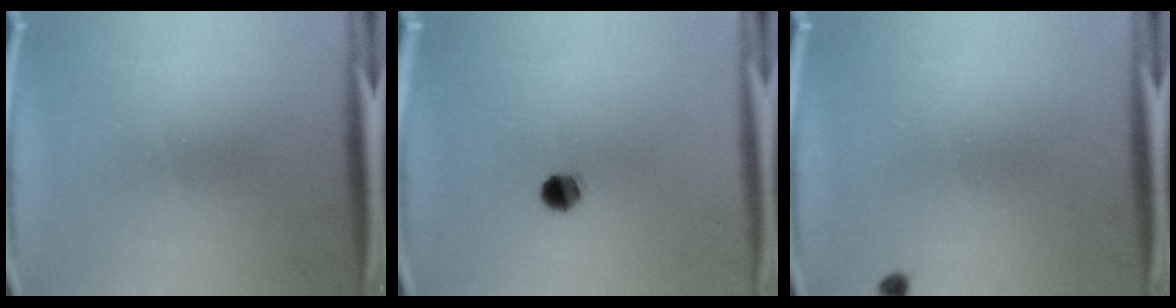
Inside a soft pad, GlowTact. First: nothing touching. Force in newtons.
{"total": 4.0}
{"total": 0.8}